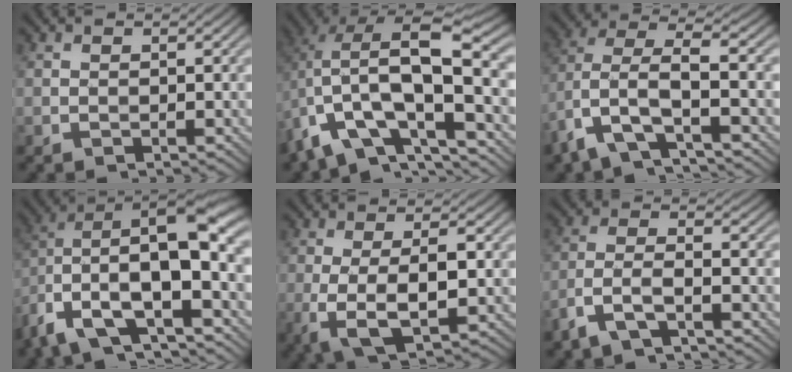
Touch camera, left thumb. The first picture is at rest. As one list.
[{"total": 15.5, "force": [-3.1, 7.3, 13.3], "torque": [-0.240, -0.005, -0.051]}, {"total": 9.5, "force": [-4.1, 3.6, 7.7], "torque": [-0.174, 0.003, -0.095]}, {"total": 17.9, "force": [-4.2, 8.4, 15.2], "torque": [-0.286, -0.008, -0.065]}, {"total": 6.8, "force": [-0.9, 2.2, 6.3], "torque": [-0.122, -0.007, -0.014]}, {"total": 5.7, "force": [-3.6, 1.6, 4.0], "torque": [-0.090, -0.002, -0.081]}]